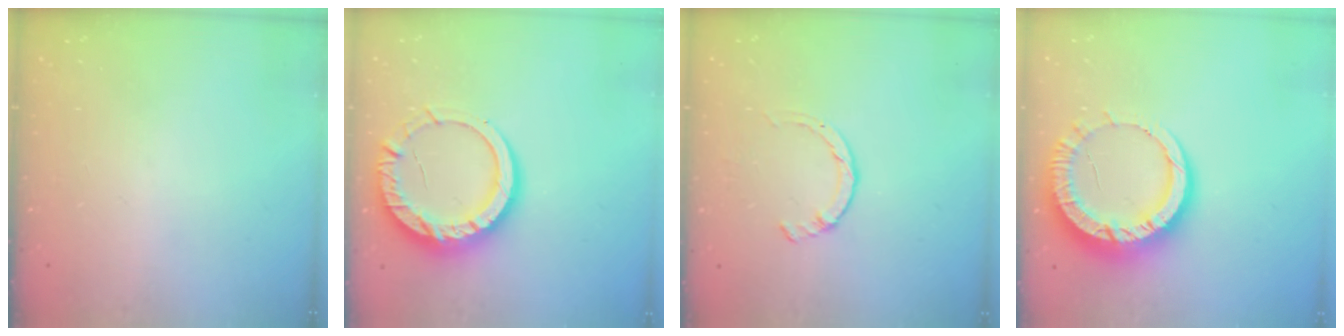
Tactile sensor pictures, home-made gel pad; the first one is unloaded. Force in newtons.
{"total": 14.0, "press": 13.9, "slide": 1.4}
{"total": 1.4, "press": 1.3, "slide": 0.3}
{"total": 14.2, "press": 14.1, "slide": 1.5}